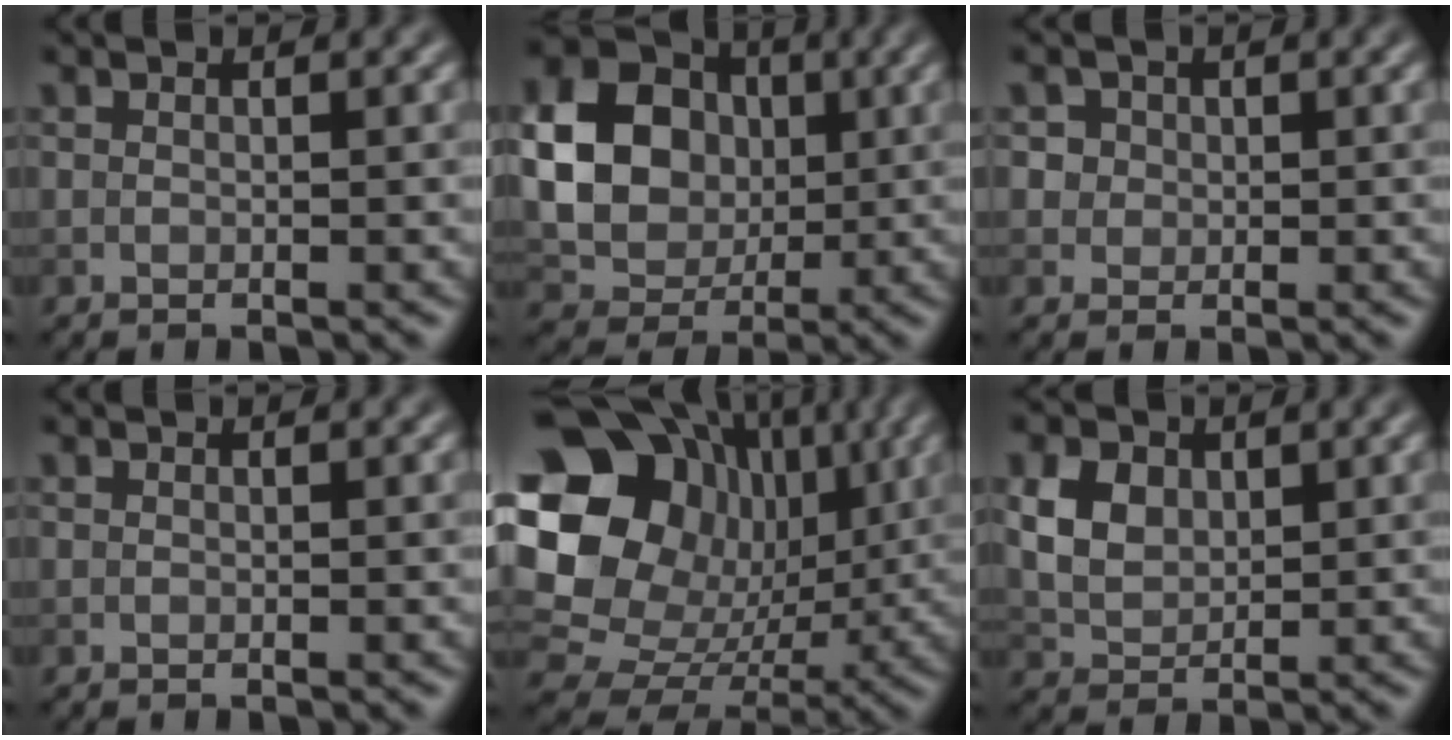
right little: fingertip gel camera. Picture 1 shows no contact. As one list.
[{"total": 14.2, "force": [2.1, 12.2, 6.8], "torque": [-0.157, 0.021, 0.017]}, {"total": 2.6, "force": [1.1, 2.2, 0.9], "torque": [-0.010, 0.005, 0.019]}, {"total": 0.0}, {"total": 19.4, "force": [5.0, 16.3, 9.3], "torque": [-0.209, 0.033, 0.097]}, {"total": 4.6, "force": [1.6, 3.3, 2.8], "torque": [-0.065, 0.011, 0.024]}]